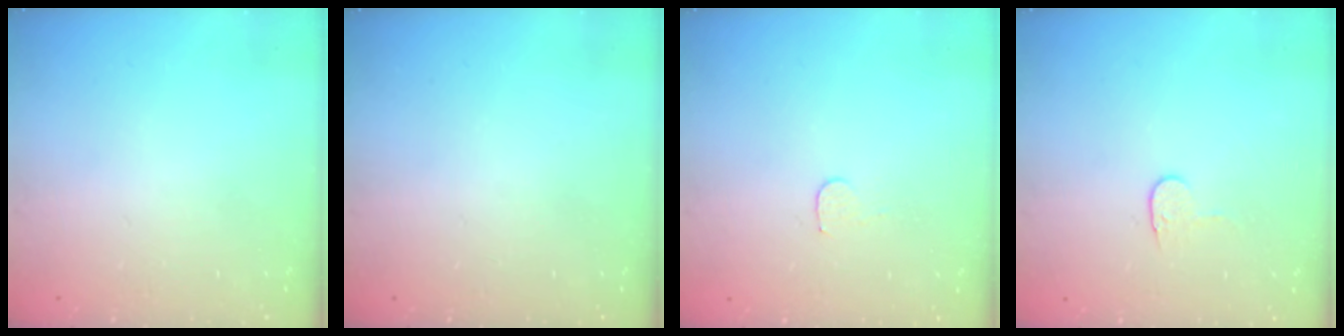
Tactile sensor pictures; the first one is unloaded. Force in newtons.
{"total": 0.0}
{"total": 3.5, "press": 3.5, "slide": 0.3}
{"total": 3.8, "press": 3.7, "slide": 0.4}